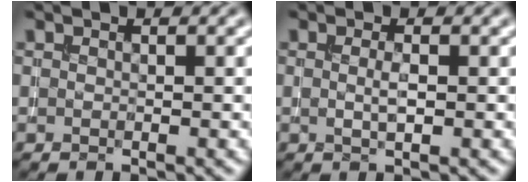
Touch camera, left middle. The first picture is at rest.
{"total": 1.4, "force": [0.1, 0.3, 1.3], "torque": [-0.027, -0.001, 0.000]}